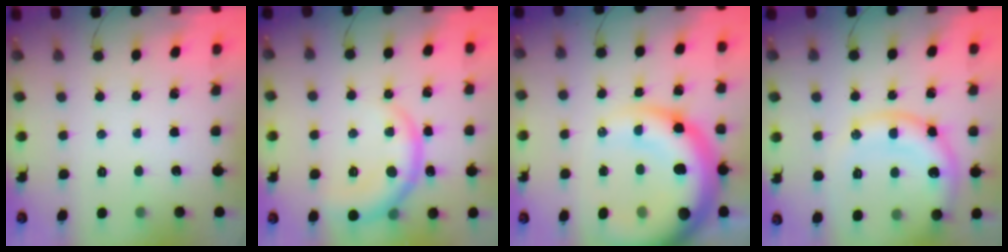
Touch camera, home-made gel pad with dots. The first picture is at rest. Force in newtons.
{"total": 11.1, "press": 11.1, "slide": 0.6}
{"total": 23.7, "press": 23.1, "slide": 5.1}
{"total": 15.7, "press": 15.6, "slide": 1.9}